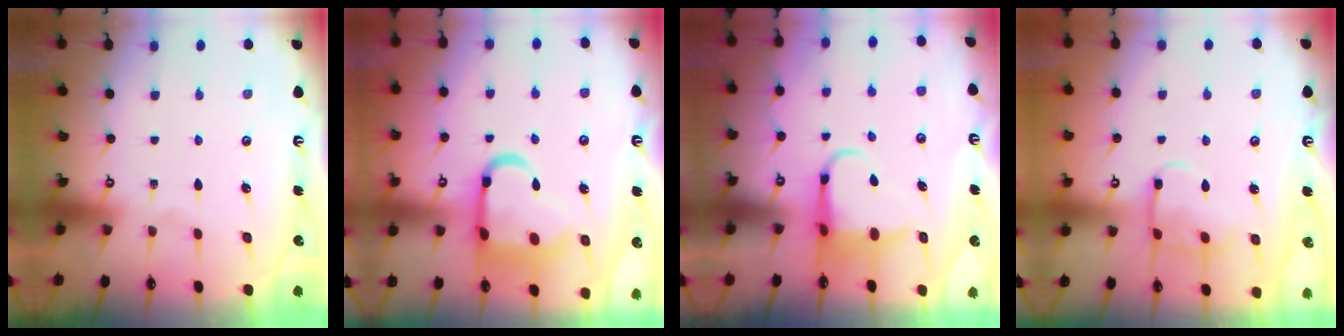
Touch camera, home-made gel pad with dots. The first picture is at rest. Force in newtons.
{"total": 16.3, "press": 16.2, "slide": 1.9}
{"total": 5.6, "press": 5.5, "slide": 1.2}
{"total": 10.0, "press": 10.0, "slide": 0.9}